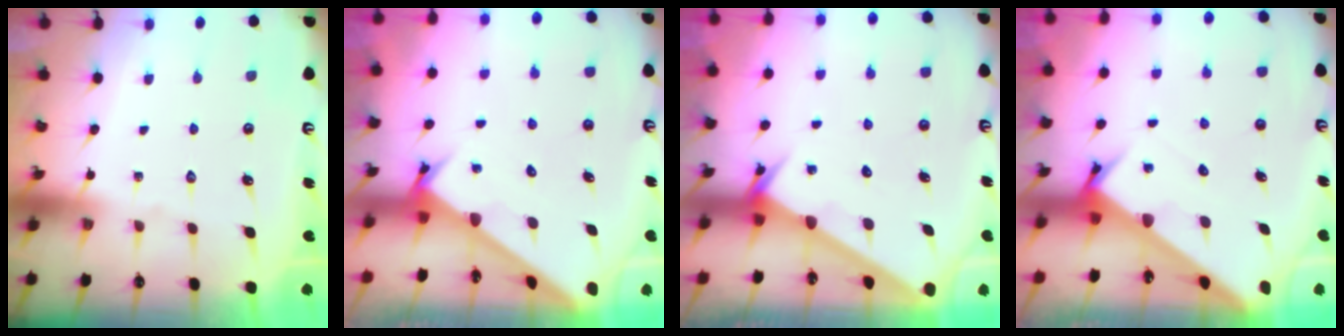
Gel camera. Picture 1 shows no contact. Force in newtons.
{"total": 2.7, "press": 2.7, "slide": 0.3}
{"total": 2.3, "press": 2.3, "slide": 0.2}
{"total": 3.0, "press": 3.0, "slide": 0.2}